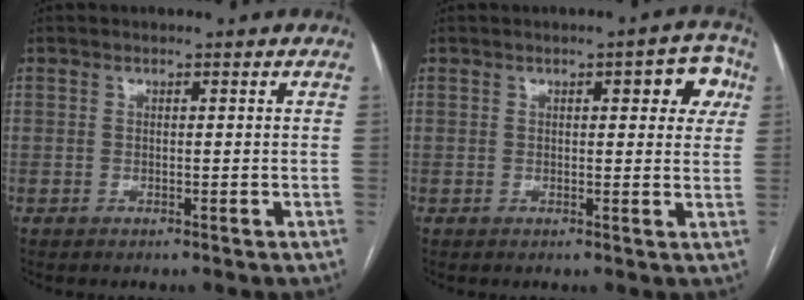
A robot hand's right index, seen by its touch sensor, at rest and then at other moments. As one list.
[{"total": 5.7, "force": [2.1, 2.0, 4.9], "torque": [-0.044, 0.015, 0.017]}]